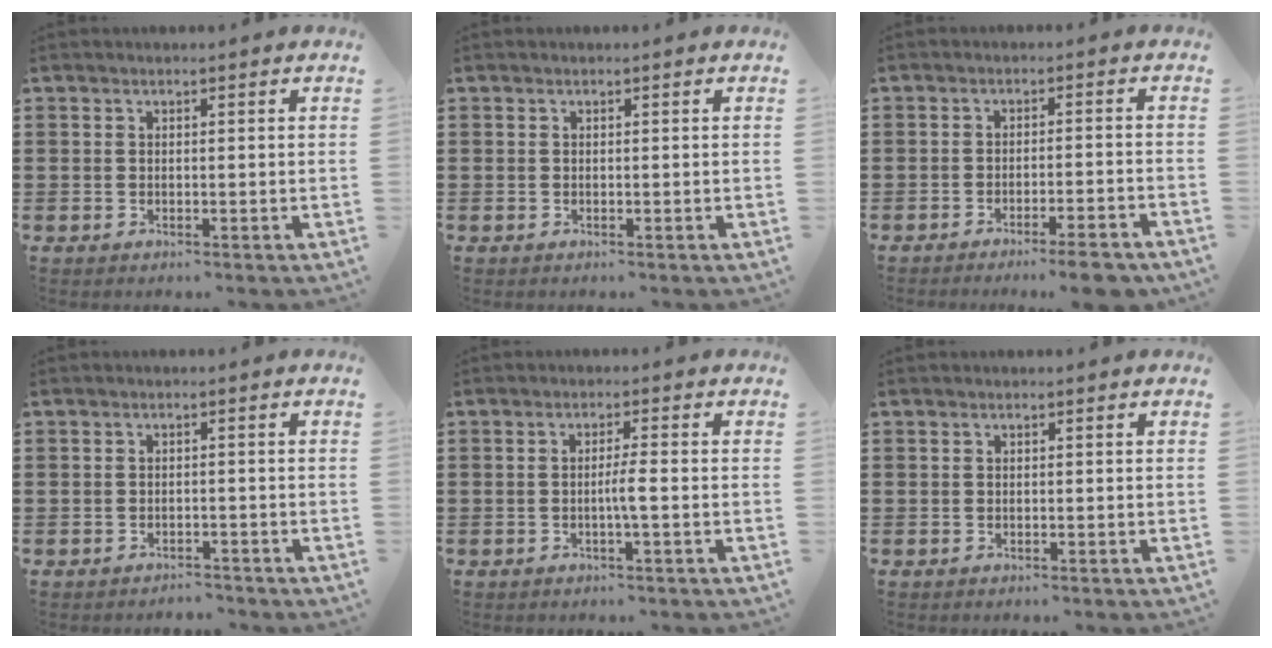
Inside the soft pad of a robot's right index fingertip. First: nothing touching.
{"total": 0.0}
{"total": 4.5, "force": [-3.8, -0.4, 2.4], "torque": [-0.038, -0.012, -0.069]}
{"total": 1.9, "force": [-1.8, 0.2, -0.3], "torque": [-0.001, 0.003, -0.043]}
{"total": 2.5, "force": [-0.6, -0.2, 2.5], "torque": [-0.044, -0.004, -0.014]}
{"total": 0.0}